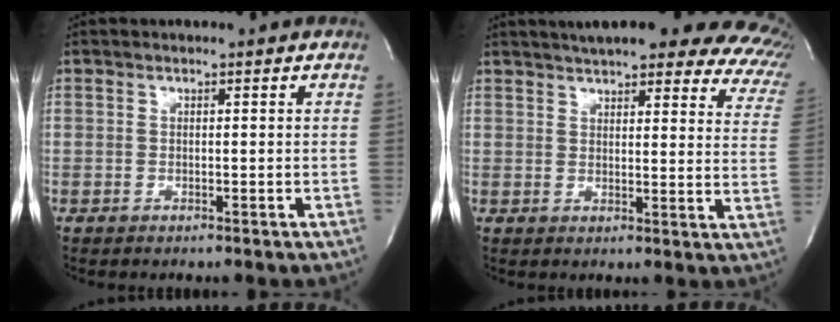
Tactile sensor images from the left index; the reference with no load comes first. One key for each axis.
{"total": 23.9, "fx": 19.5, "fy": 5.3, "fz": 12.8, "tx": -0.167, "ty": -0.025, "tz": 0.209}